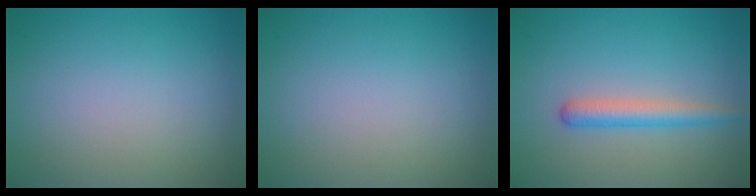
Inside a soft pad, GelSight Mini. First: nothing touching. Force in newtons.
{"total": 0.0}
{"total": 2.5, "press": 2.5, "slide": 0.1}